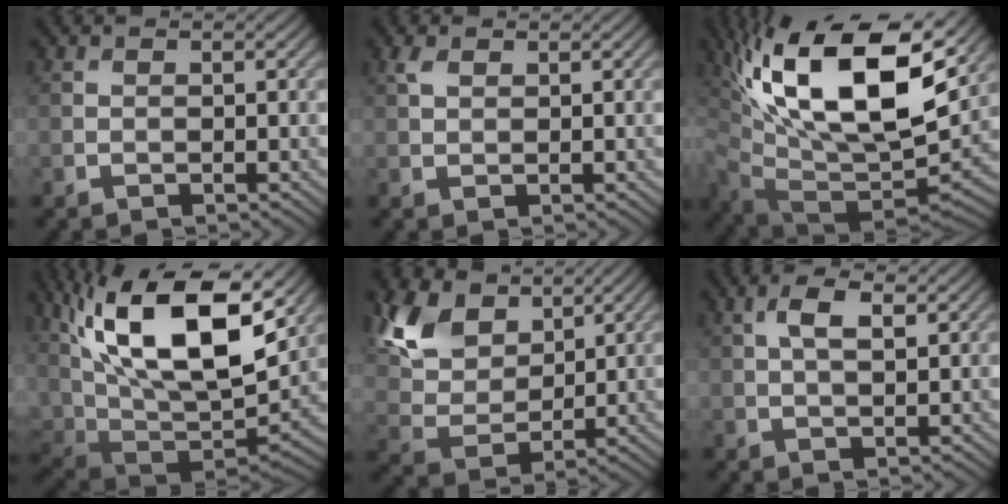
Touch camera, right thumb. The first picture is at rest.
{"total": 1.8, "force": [1.0, 1.0, 1.0], "torque": [-0.028, 0.005, 0.021]}
{"total": 18.5, "force": [6.7, 8.2, 15.2], "torque": [-0.313, 0.017, 0.120]}
{"total": 19.3, "force": [9.1, 8.4, 14.8], "torque": [-0.319, 0.024, 0.172]}
{"total": 11.0, "force": [6.2, 6.6, 6.2], "torque": [-0.168, 0.013, 0.117]}
{"total": 4.0, "force": [1.4, 1.7, 3.3], "torque": [-0.073, 0.004, 0.026]}